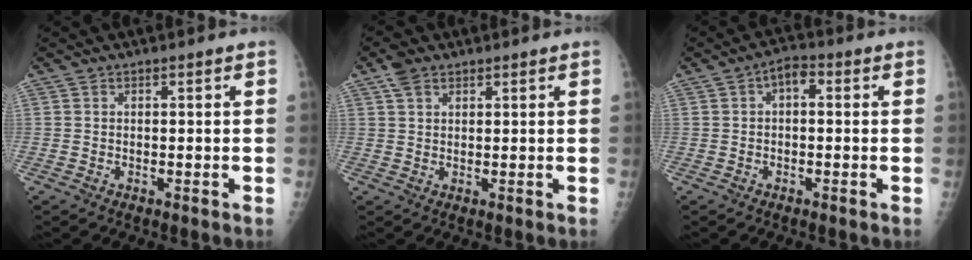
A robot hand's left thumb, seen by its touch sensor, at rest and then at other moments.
{"total": 3.3, "force": [2.0, 2.0, 1.7], "torque": [-0.027, 0.001, 0.041]}
{"total": 3.6, "force": [0.4, 2.1, 2.9], "torque": [-0.031, 0.012, -0.005]}